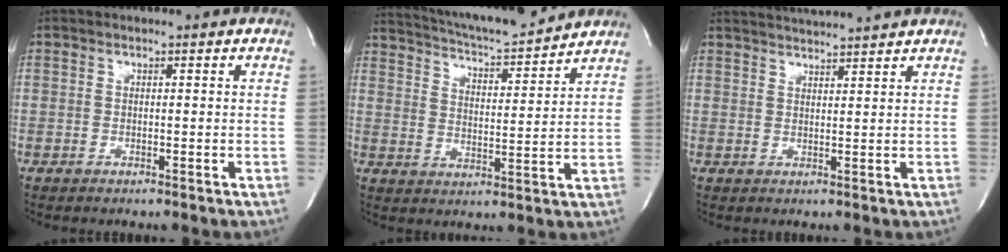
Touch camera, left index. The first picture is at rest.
{"total": 14.9, "force": [13.8, 1.1, 5.4], "torque": [-0.096, -0.001, 0.210]}
{"total": 6.8, "force": [6.4, -1.0, 2.0], "torque": [-0.037, 0.014, 0.095]}